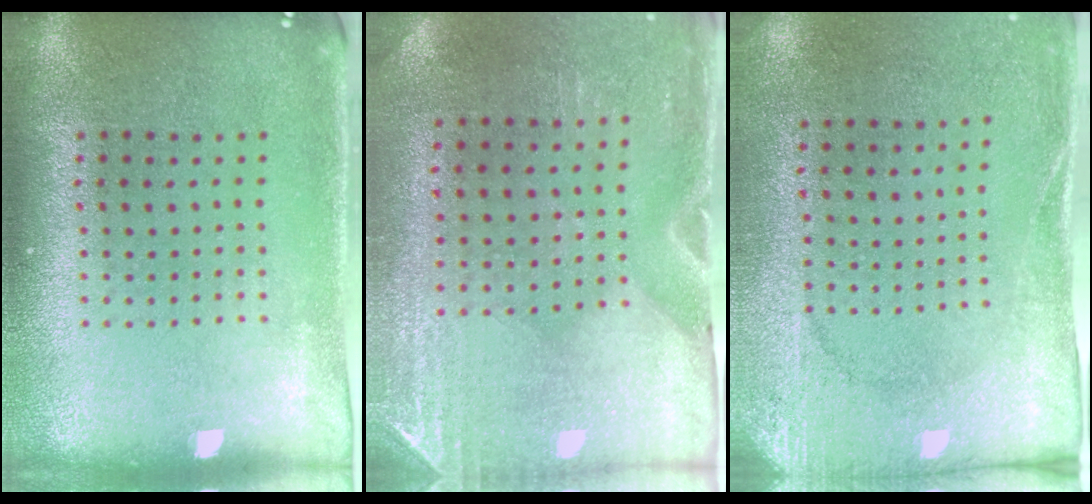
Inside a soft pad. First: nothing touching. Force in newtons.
{"total": 2.9, "press": 2.5, "slide": 1.4}
{"total": 2.6, "press": 2.2, "slide": 1.4}